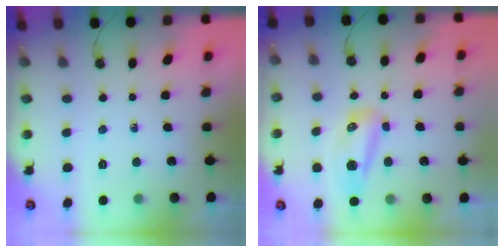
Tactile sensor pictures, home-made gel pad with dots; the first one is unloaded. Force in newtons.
{"total": 12.0, "press": 10.2, "slide": 6.4}